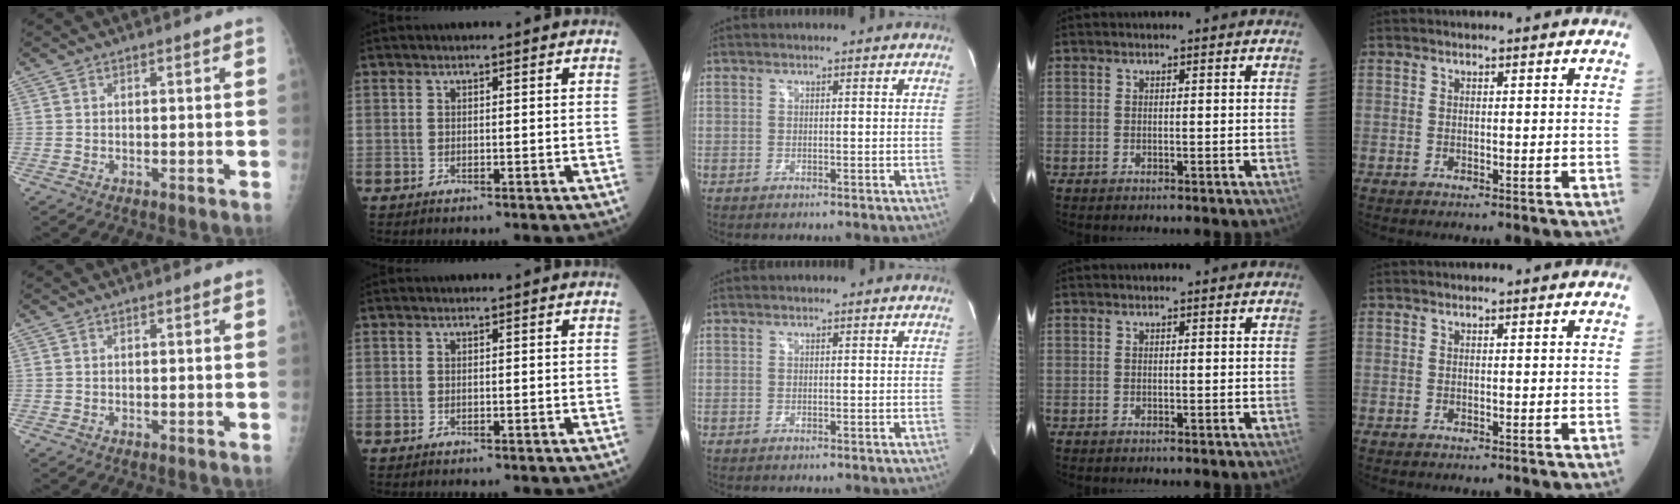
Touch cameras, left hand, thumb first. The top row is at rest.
{}